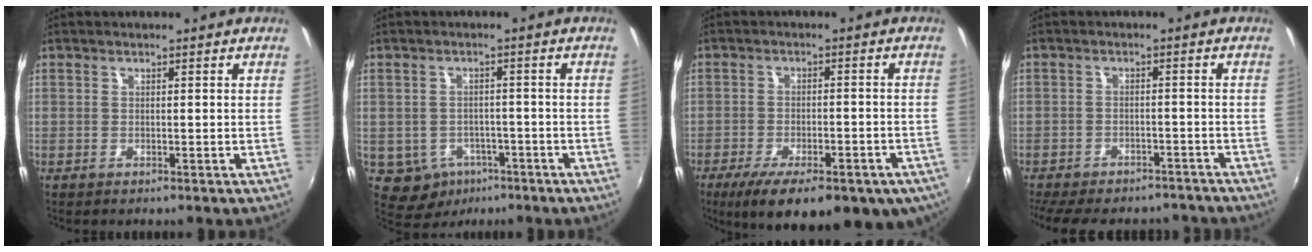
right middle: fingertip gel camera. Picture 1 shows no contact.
{"total": 7.0, "force": [-3.5, 5.7, 2.1], "torque": [-0.057, -0.001, -0.036]}
{"total": 20.3, "force": [-13.0, 7.6, 13.6], "torque": [-0.233, -0.052, -0.171]}
{"total": 15.0, "force": [-12.4, 6.3, 5.6], "torque": [-0.136, 0.007, -0.164]}